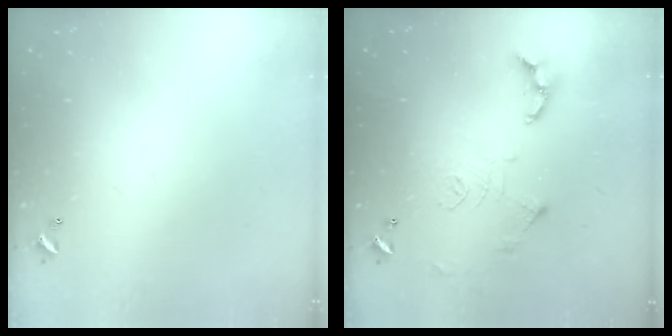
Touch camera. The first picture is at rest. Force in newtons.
{"total": 12.0, "press": 11.9, "slide": 1.3}